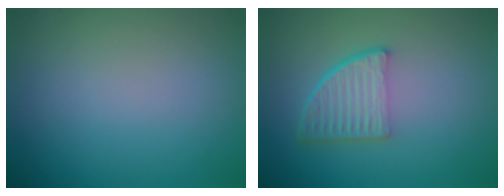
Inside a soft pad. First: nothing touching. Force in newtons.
{"total": 4.5, "press": 3.2, "slide": 3.2}